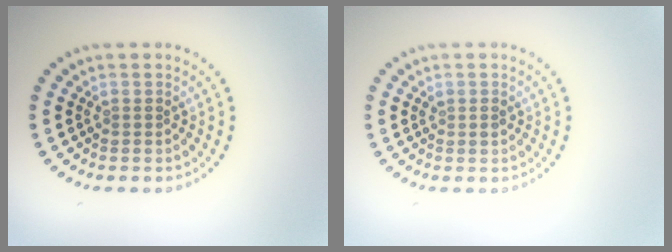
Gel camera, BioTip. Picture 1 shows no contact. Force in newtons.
{"total": 0.7, "press": 0.6, "slide": 0.2}